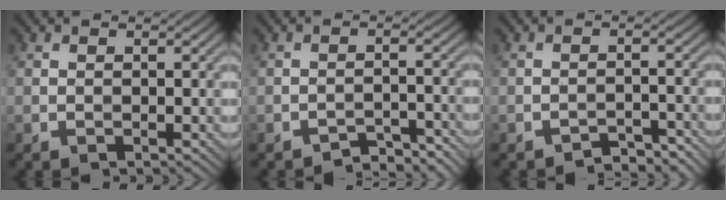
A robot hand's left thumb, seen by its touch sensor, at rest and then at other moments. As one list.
[{"total": 3.2, "force": [-3.0, 0.6, 1.0], "torque": [-0.011, 0.010, -0.047]}, {"total": 2.8, "force": [-2.6, 0.5, 0.9], "torque": [-0.009, 0.010, -0.040]}]